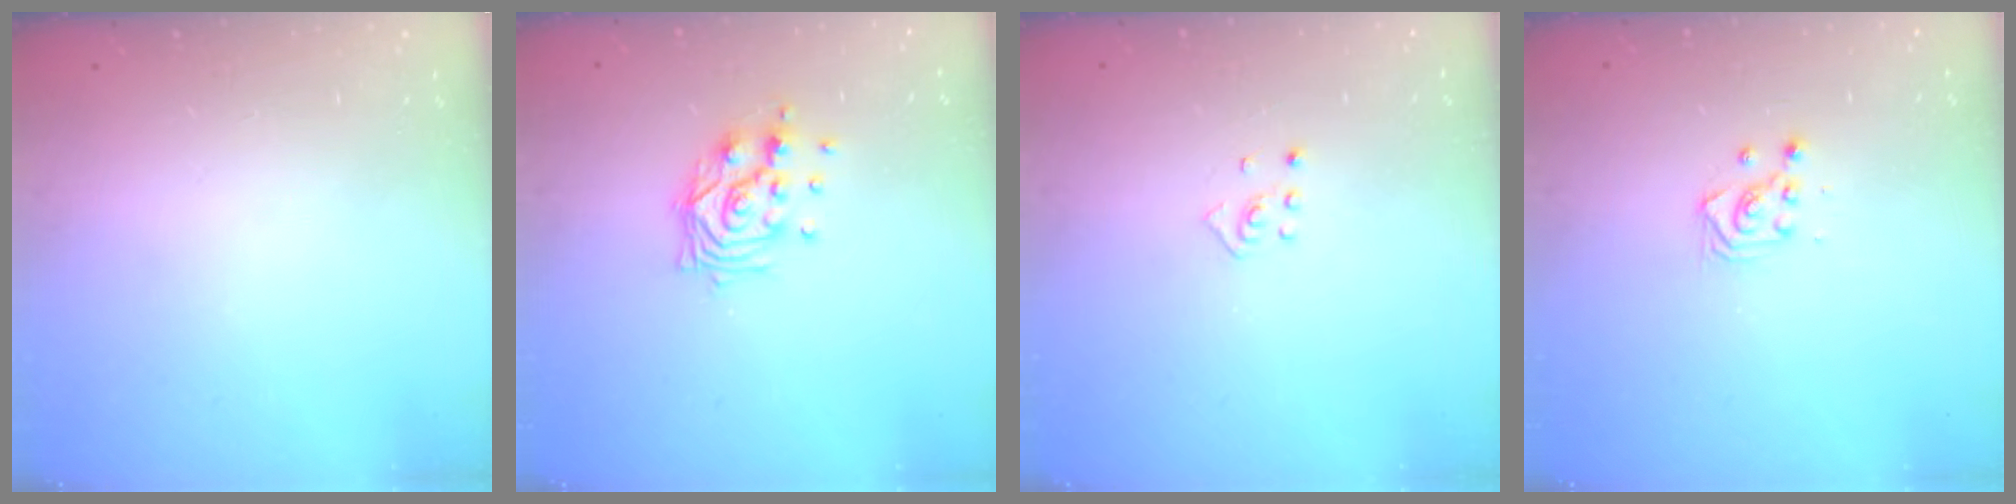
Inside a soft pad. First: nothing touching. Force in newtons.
{"total": 11.1, "press": 11.1, "slide": 0.9}
{"total": 2.0, "press": 1.9, "slide": 0.8}
{"total": 3.0, "press": 2.9, "slide": 0.8}